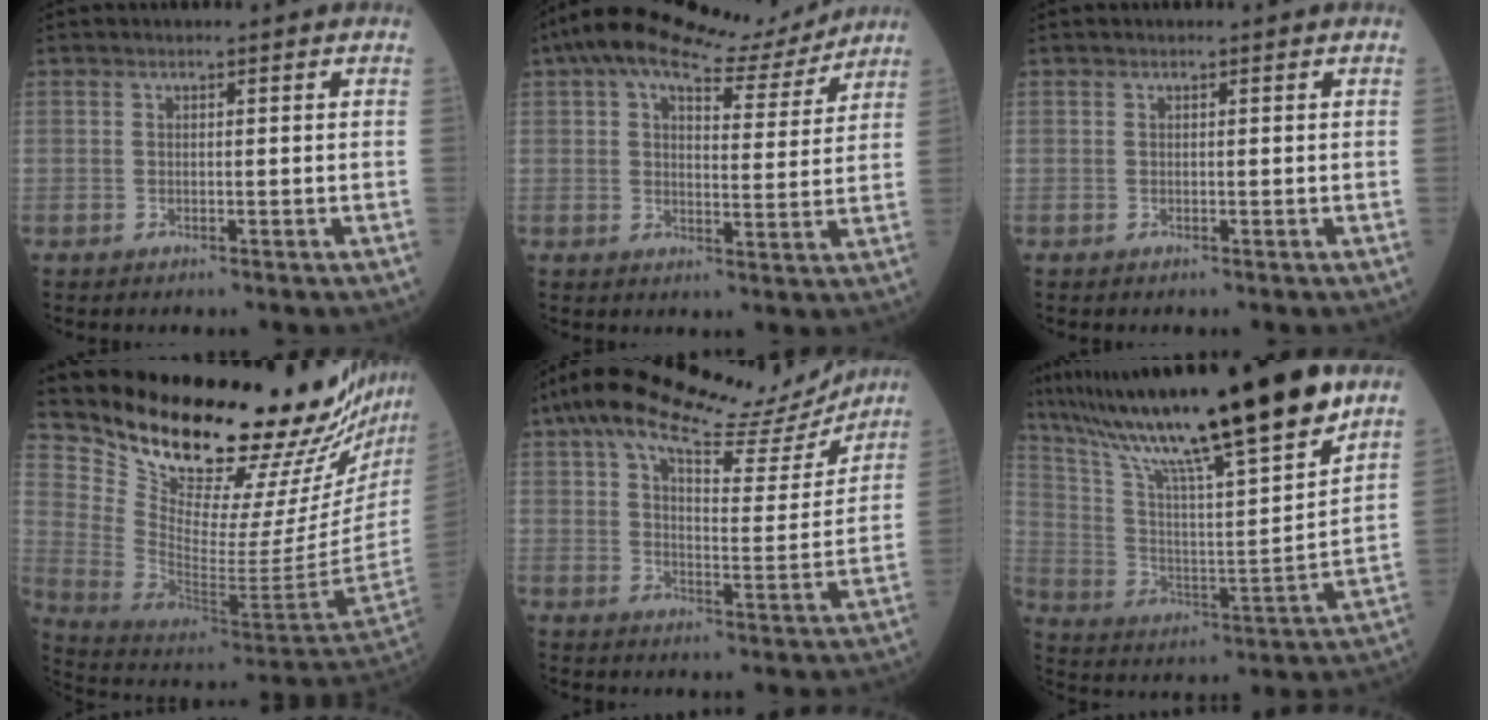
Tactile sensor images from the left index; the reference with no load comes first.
{"total": 13.0, "force": [11.1, 3.0, 6.1], "torque": [-0.100, 0.017, 0.154]}
{"total": 0.0}
{"total": 29.7, "force": [25.6, 1.7, 14.9], "torque": [-0.247, -0.135, 0.370]}
{"total": 20.5, "force": [17.1, 4.7, 10.3], "torque": [-0.165, 0.024, 0.239]}
{"total": 24.0, "force": [18.9, 0.4, 14.8], "torque": [-0.257, -0.003, 0.316]}